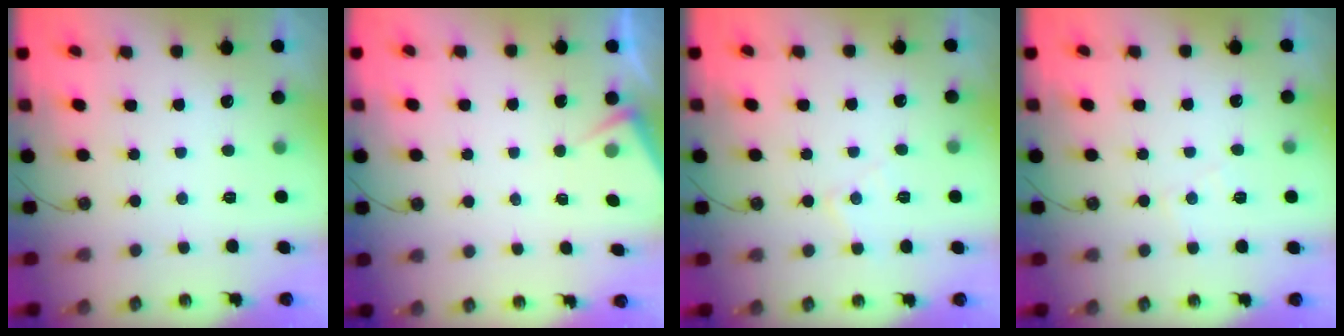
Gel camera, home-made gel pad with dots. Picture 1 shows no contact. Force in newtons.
{"total": 3.9, "press": 3.8, "slide": 0.6}
{"total": 5.6, "press": 5.6, "slide": 0.2}
{"total": 5.2, "press": 5.2, "slide": 0.7}